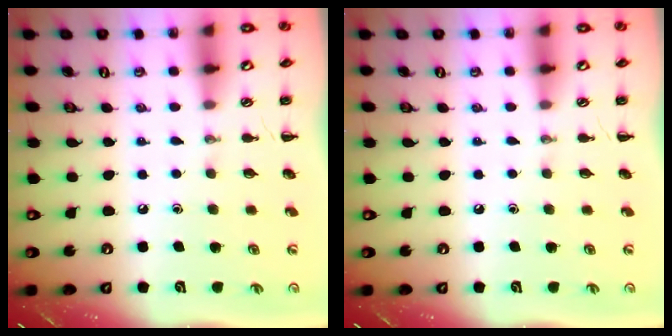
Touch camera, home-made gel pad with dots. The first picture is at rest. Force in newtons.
{"total": 0.0}